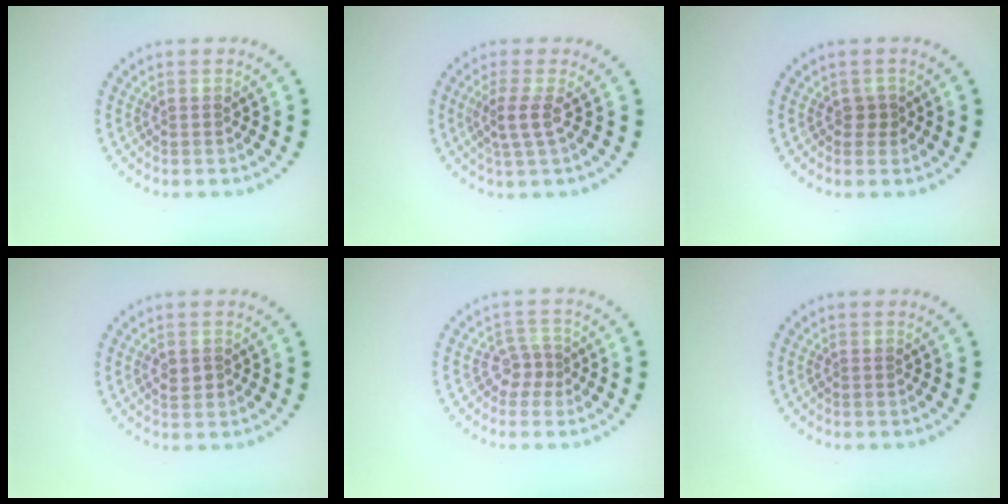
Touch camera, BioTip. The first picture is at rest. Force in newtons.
{"total": 2.2, "press": 1.7, "slide": 1.4}
{"total": 1.1, "press": 0.8, "slide": 0.7}
{"total": 1.3, "press": 1.3, "slide": 0.1}
{"total": 2.0, "press": 1.5, "slide": 1.3}
{"total": 0.0}